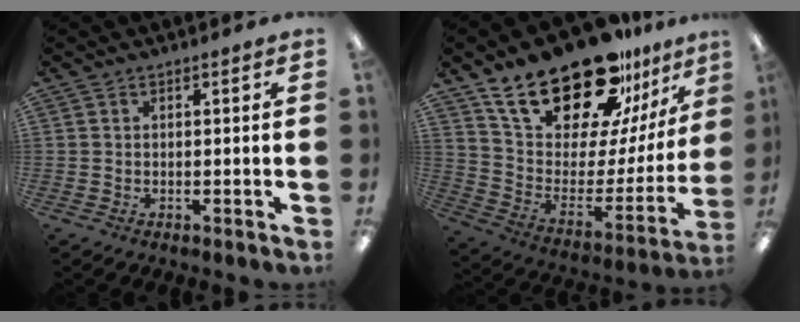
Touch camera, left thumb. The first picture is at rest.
{"total": 27.1, "force": [20.6, 10.7, 13.9], "torque": [-0.223, -0.138, 0.364]}